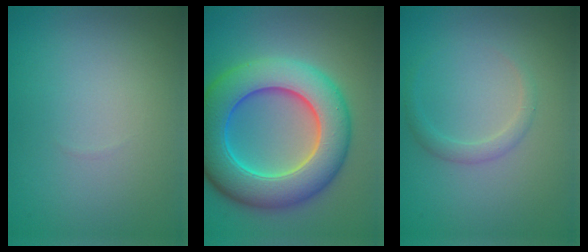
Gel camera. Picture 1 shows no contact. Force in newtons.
{"total": 10.8, "press": 10.7, "slide": 0.7}
{"total": 1.3, "press": 1.3, "slide": 0.0}